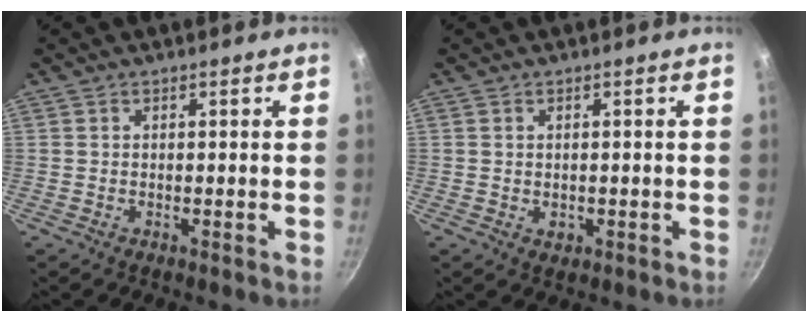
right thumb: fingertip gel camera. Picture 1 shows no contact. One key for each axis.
{"total": 1.5, "fx": -0.2, "fy": 1.2, "fz": 0.9, "tx": -0.011, "ty": -0.001, "tz": 0.000}